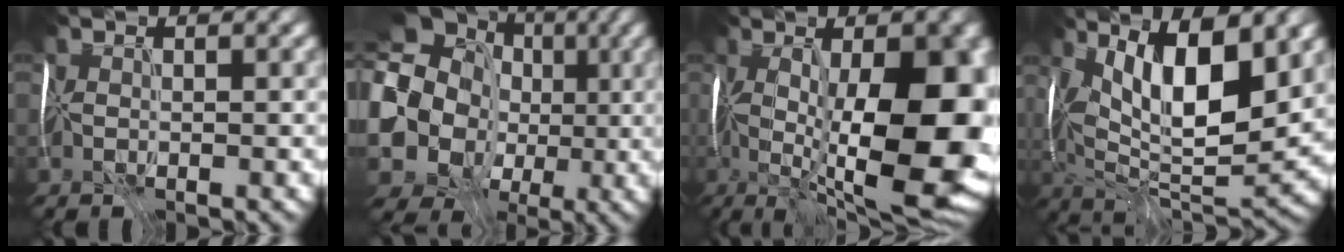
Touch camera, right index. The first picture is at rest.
{"total": 17.0, "force": [1.4, 14.8, 8.1], "torque": [-0.180, 0.011, 0.002]}
{"total": 18.4, "force": [-1.8, 6.8, 17.0], "torque": [-0.249, -0.021, -0.005]}
{"total": 12.4, "force": [4.4, 3.5, 11.0], "torque": [-0.187, 0.002, 0.076]}